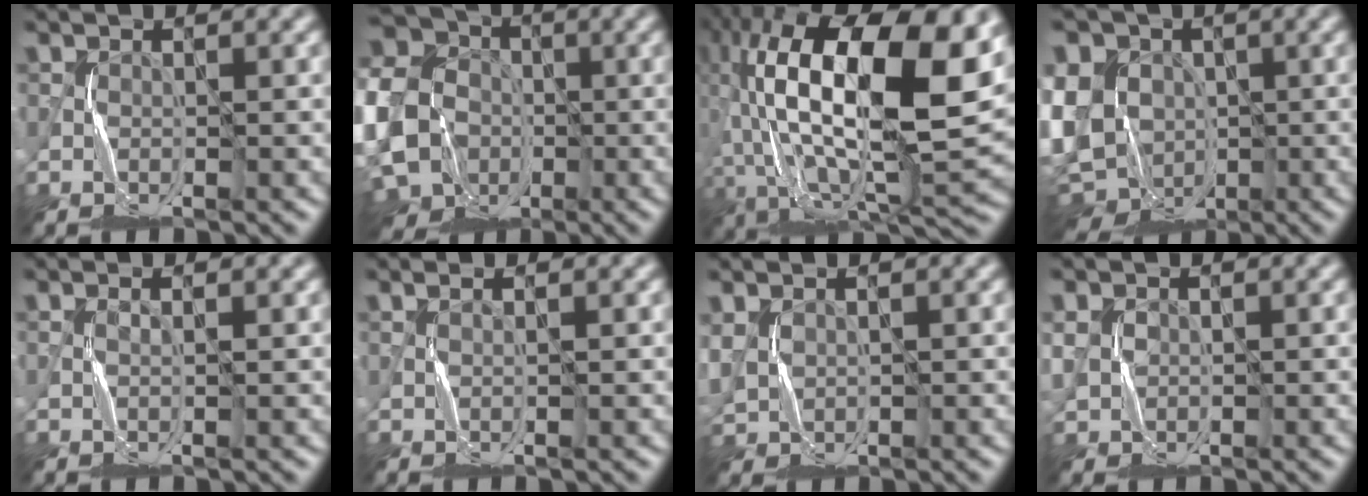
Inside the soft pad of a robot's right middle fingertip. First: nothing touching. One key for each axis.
{"total": 16.6, "fx": -4.2, "fy": 13.6, "fz": 8.4, "tx": -0.206, "ty": -0.010, "tz": -0.099}
{"total": 19.7, "fx": 3.6, "fy": 8.4, "fz": 17.4, "tx": -0.335, "ty": 0.024, "tz": 0.064}
{"total": 12.8, "fx": -2.3, "fy": 10.2, "fz": 7.4, "tx": -0.144, "ty": 0.000, "tz": -0.046}
{"total": 0.6, "fx": 0.2, "fy": -0.4, "fz": 0.4, "tx": -0.013, "ty": 0.002, "tz": 0.004}
{"total": 0.7, "fx": 0.5, "fy": -0.4, "fz": 0.4, "tx": -0.013, "ty": 0.000, "tz": 0.007}
{"total": 2.2, "fx": 0.6, "fy": 1.8, "fz": 1.0, "tx": -0.039, "ty": -0.001, "tz": 0.020}
{"total": 2.3, "fx": 0.3, "fy": 2.2, "fz": 0.6, "tx": -0.021, "ty": -0.001, "tz": 0.007}